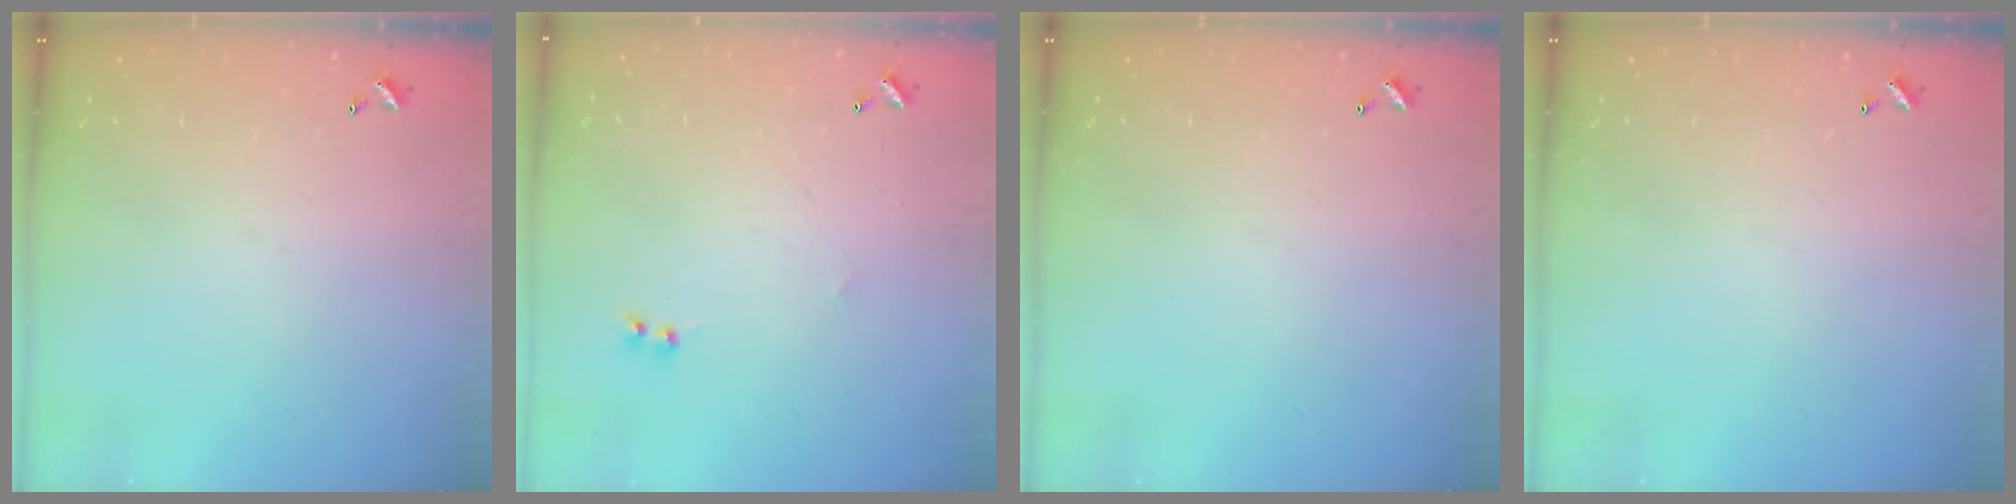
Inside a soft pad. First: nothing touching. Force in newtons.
{"total": 1.1, "press": 0.9, "slide": 0.6}
{"total": 0.0}
{"total": 0.0}